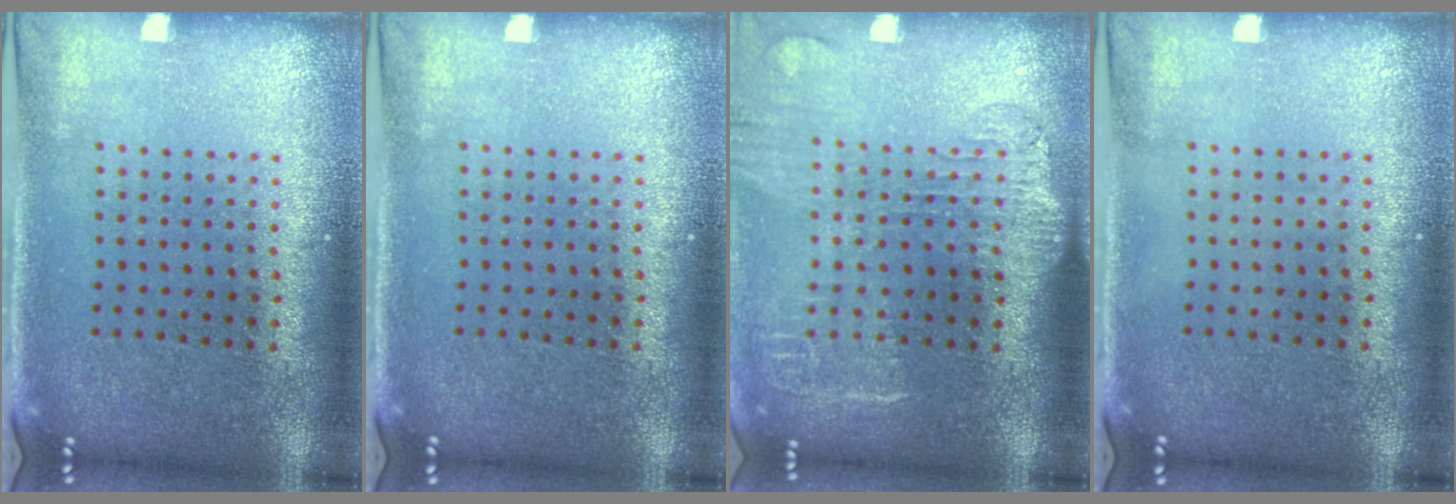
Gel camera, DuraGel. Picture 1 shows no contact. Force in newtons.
{"total": 0.0}
{"total": 1.9, "press": 1.6, "slide": 1.0}
{"total": 0.0}